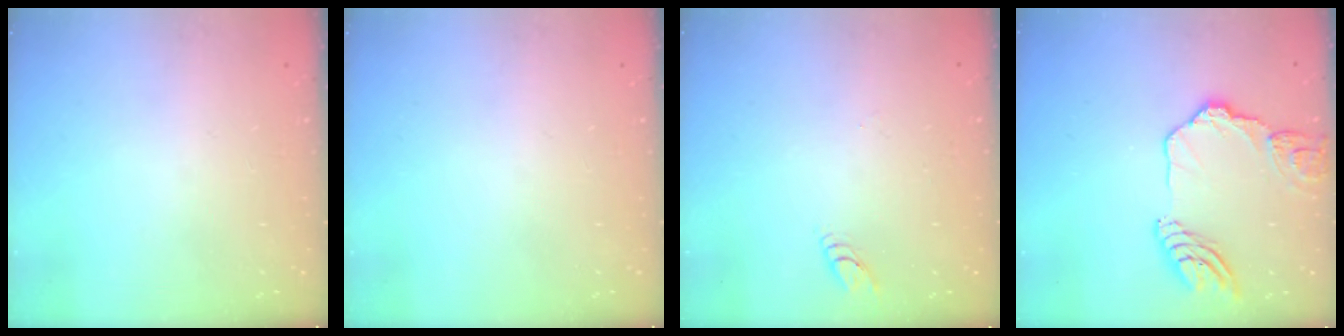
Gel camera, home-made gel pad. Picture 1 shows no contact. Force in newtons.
{"total": 0.0}
{"total": 2.7, "press": 2.7, "slide": 0.3}
{"total": 14.0, "press": 13.9, "slide": 1.6}